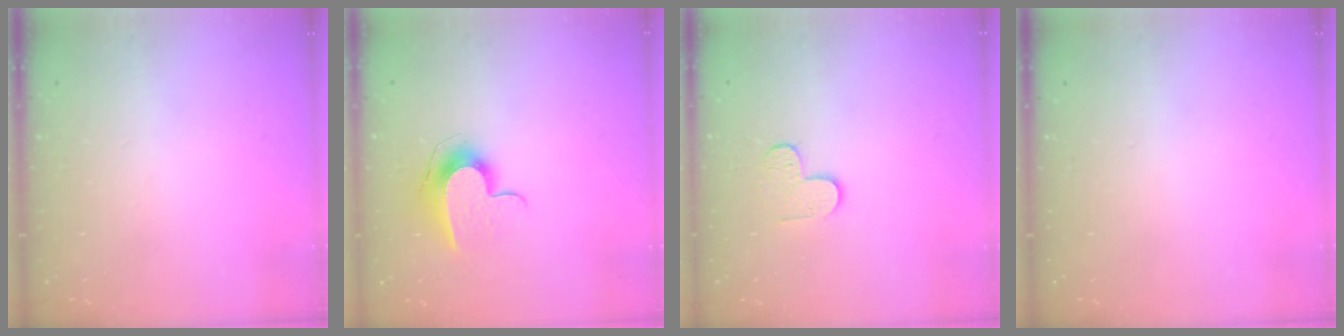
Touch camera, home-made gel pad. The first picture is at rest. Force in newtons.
{"total": 9.5, "press": 9.5, "slide": 0.2}
{"total": 4.2, "press": 4.2, "slide": 0.4}
{"total": 0.0}